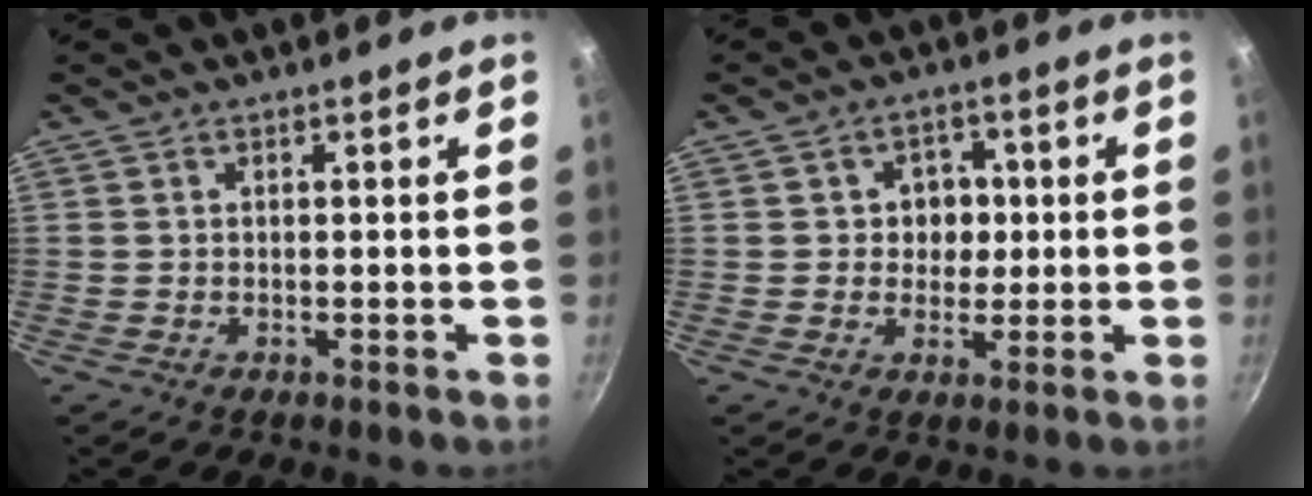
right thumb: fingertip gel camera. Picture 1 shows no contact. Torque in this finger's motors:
{"motor_torque": [-0.46, 0.23, 0.38, 0.35, 0.00]}